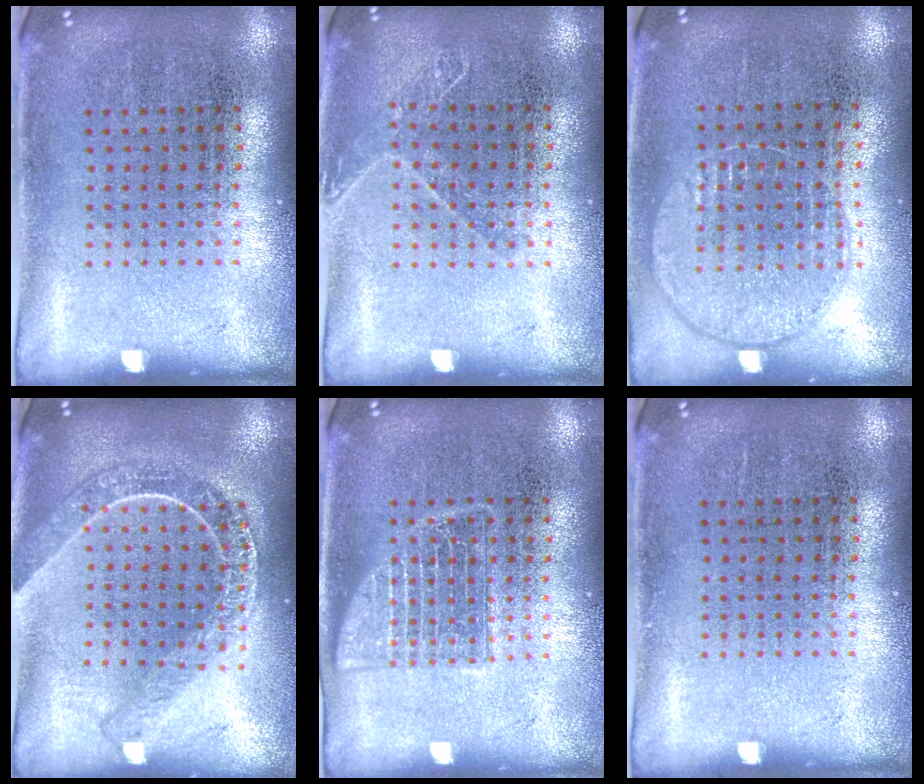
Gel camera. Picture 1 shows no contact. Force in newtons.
{"total": 1.0, "press": 0.9, "slide": 0.3}
{"total": 0.9, "press": 0.9, "slide": 0.4}
{"total": 2.1, "press": 1.9, "slide": 1.0}
{"total": 2.3, "press": 2.3, "slide": 0.3}
{"total": 0.0}